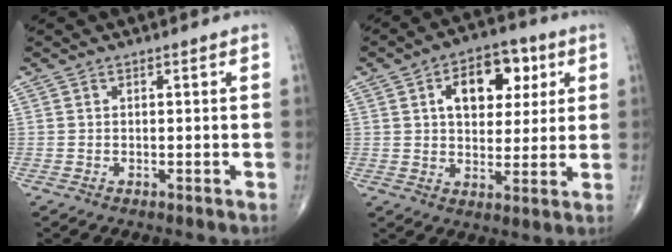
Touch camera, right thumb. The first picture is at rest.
{"total": 12.5, "force": [4.1, 7.8, 8.9], "torque": [-0.087, 0.000, 0.060]}